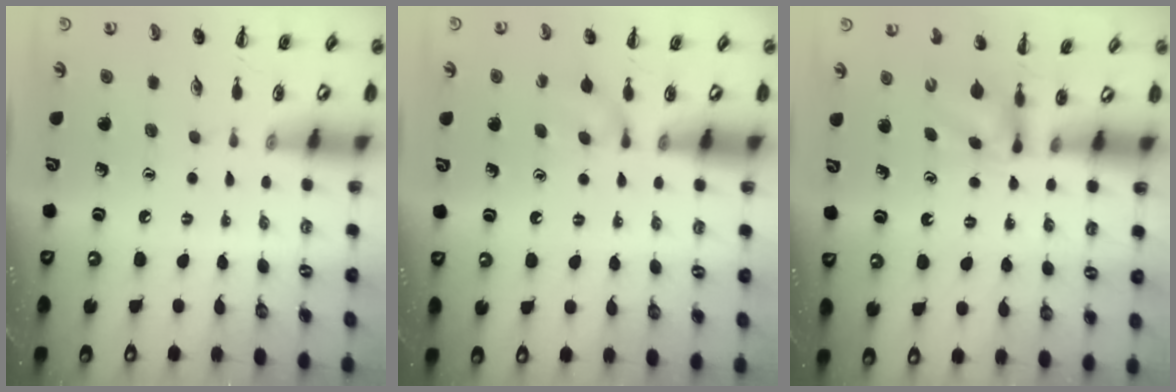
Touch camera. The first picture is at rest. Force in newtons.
{"total": 4.7, "press": 4.4, "slide": 1.7}
{"total": 2.7, "press": 2.5, "slide": 1.0}